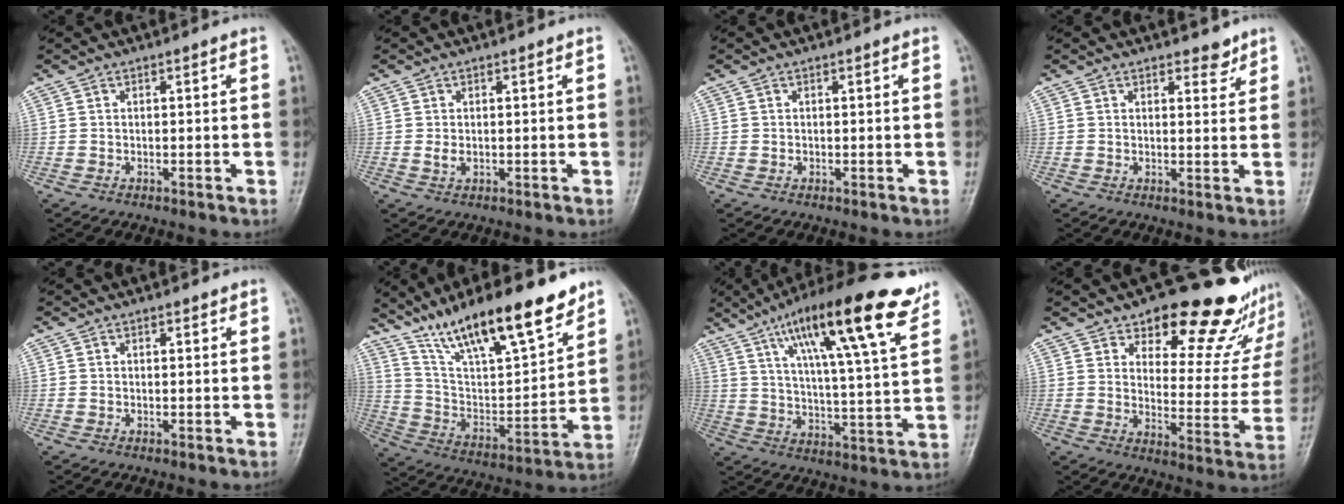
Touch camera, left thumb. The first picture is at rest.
{"total": 1.9, "force": [0.4, 1.1, 1.5], "torque": [-0.022, -0.004, 0.010]}
{"total": 0.5, "force": [0.2, 0.4, 0.4], "torque": [-0.002, 0.001, 0.003]}
{"total": 3.0, "force": [2.3, 1.4, 1.2], "torque": [0.000, -0.016, 0.032]}
{"total": 0.8, "force": [0.5, 0.3, 0.5], "torque": [-0.008, -0.003, 0.007]}
{"total": 22.5, "force": [16.0, 5.8, 14.8], "torque": [-0.219, -0.061, 0.282]}
{"total": 22.3, "force": [13.1, 4.3, 17.5], "torque": [-0.265, -0.033, 0.208]}
{"total": 21.7, "force": [15.9, 9.0, 11.8], "torque": [-0.097, -0.103, 0.203]}